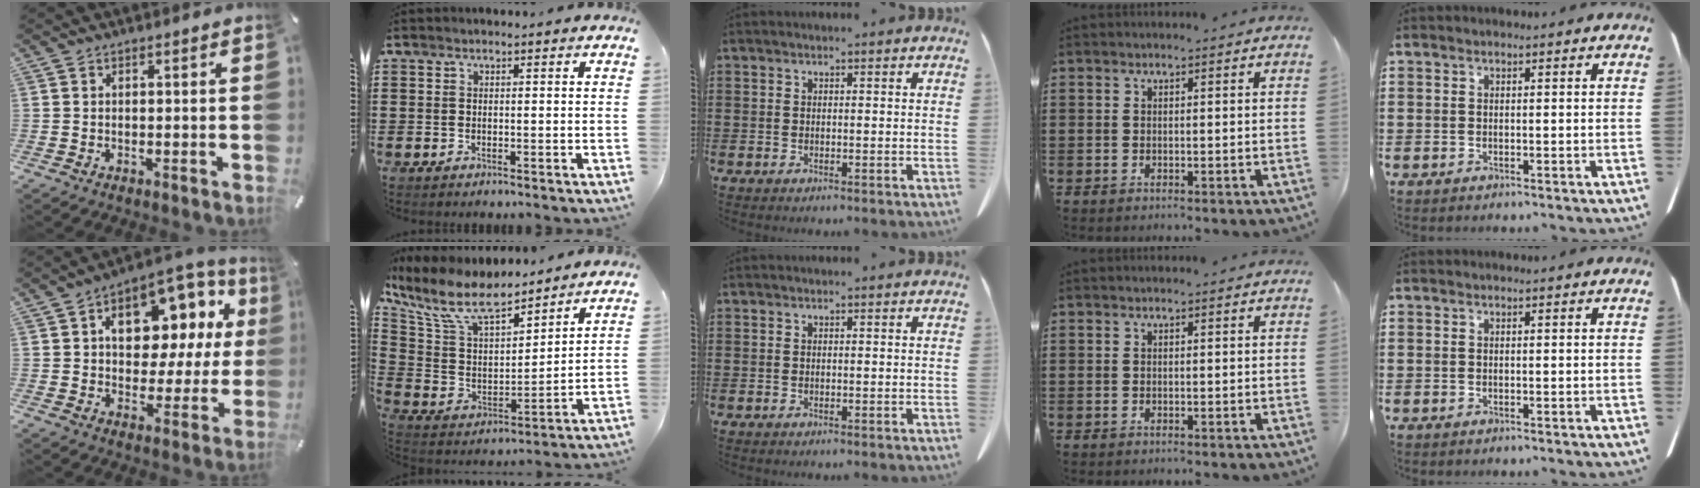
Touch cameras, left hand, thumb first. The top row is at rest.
{"thumb": {"total": 13.4, "force": [4.7, 9.1, 8.7], "torque": [-0.124, -0.034, 0.084]}, "index": {"total": 10.9, "force": [8.8, 3.2, 5.5], "torque": [-0.144, -0.042, 0.155]}}